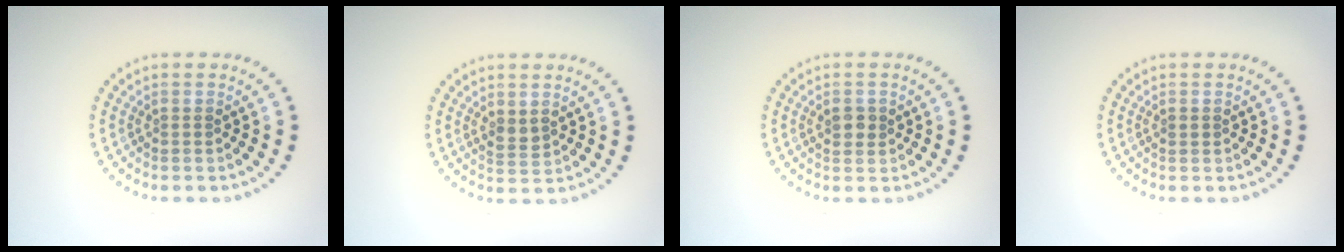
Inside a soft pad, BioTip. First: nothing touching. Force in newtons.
{"total": 1.2, "press": 1.1, "slide": 0.5}
{"total": 1.5, "press": 1.5, "slide": 0.4}
{"total": 0.8, "press": 0.8, "slide": 0.1}